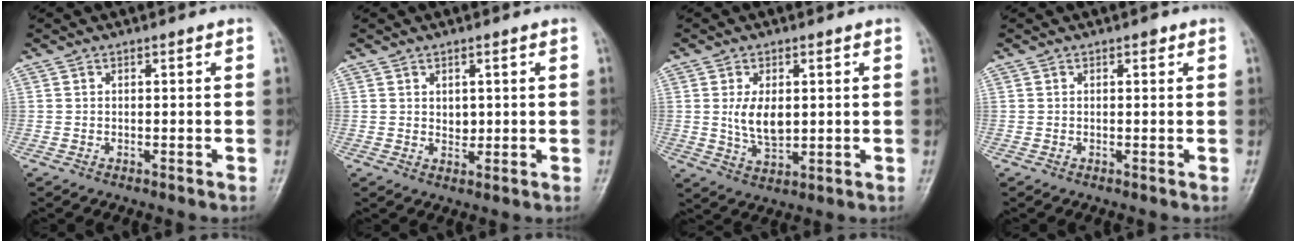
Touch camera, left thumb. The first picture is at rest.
{"total": 2.2, "force": [0.6, 1.6, 1.4], "torque": [-0.011, -0.006, 0.013]}
{"total": 6.8, "force": [0.9, 3.9, 5.5], "torque": [-0.089, -0.013, 0.023]}
{"total": 0.9, "force": [0.5, 0.5, 0.5], "torque": [0.000, -0.001, 0.003]}